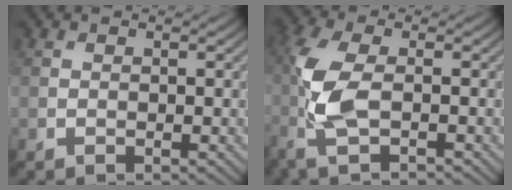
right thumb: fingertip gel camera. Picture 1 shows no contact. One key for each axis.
{"total": 7.0, "fx": -1.7, "fy": 2.6, "fz": 6.2, "tx": -0.165, "ty": 0.001, "tz": -0.040}